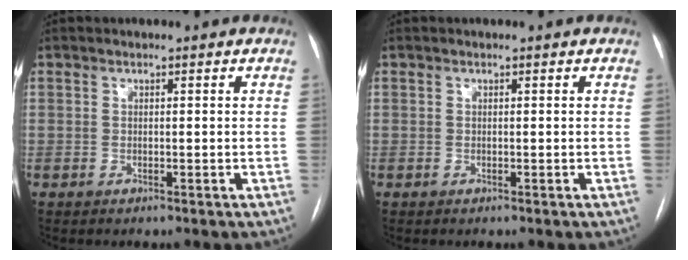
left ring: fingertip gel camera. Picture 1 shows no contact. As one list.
[{"total": 0.0}]